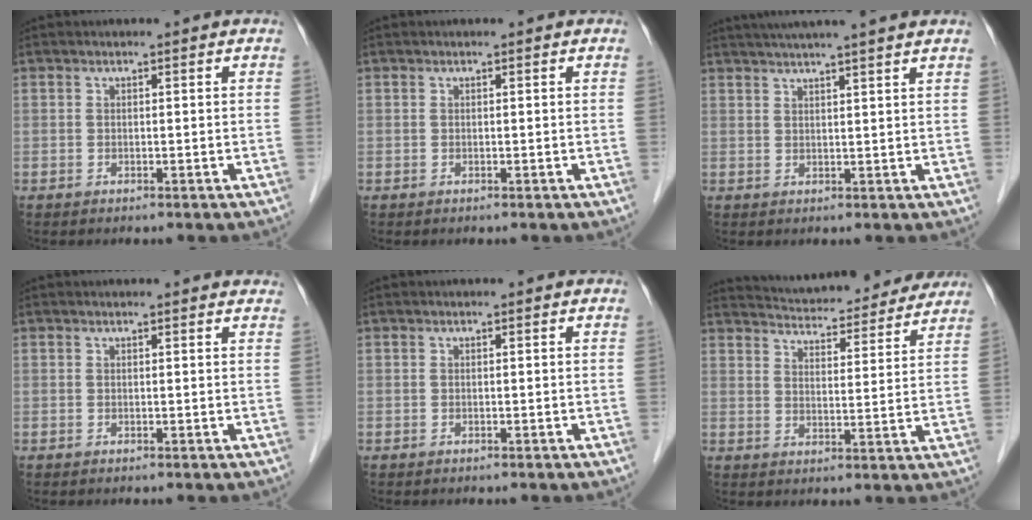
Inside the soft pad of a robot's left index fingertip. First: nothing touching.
{"total": 0.0}
{"total": 11.1, "force": [9.5, -0.6, 5.7], "torque": [-0.089, 0.029, 0.118]}
{"total": 4.2, "force": [4.0, 0.9, 0.9], "torque": [-0.010, 0.009, 0.031]}
{"total": 0.0}
{"total": 19.5, "force": [18.4, 3.4, 5.4], "torque": [-0.078, 0.002, 0.242]}